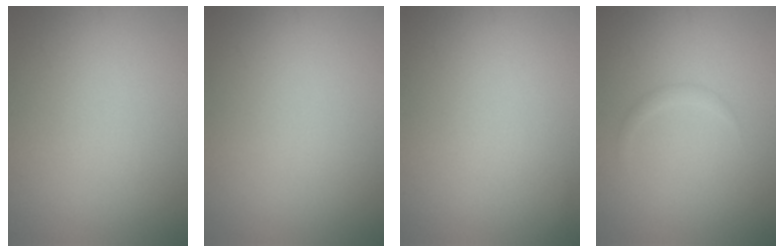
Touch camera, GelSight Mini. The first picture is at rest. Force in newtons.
{"total": 0.0}
{"total": 0.0}
{"total": 0.7, "press": 0.7, "slide": 0.1}